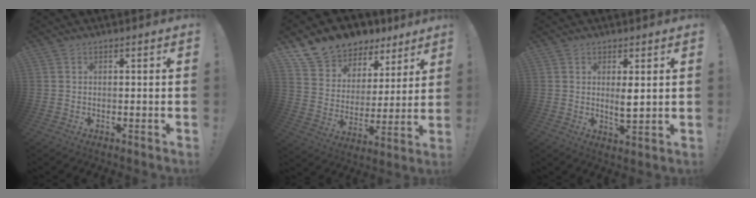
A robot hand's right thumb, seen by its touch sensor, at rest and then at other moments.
{"total": 11.1, "force": [8.4, 7.0, 2.0], "torque": [-0.041, -0.070, 0.162]}
{"total": 4.2, "force": [1.2, 1.1, 3.9], "torque": [-0.055, -0.015, 0.017]}